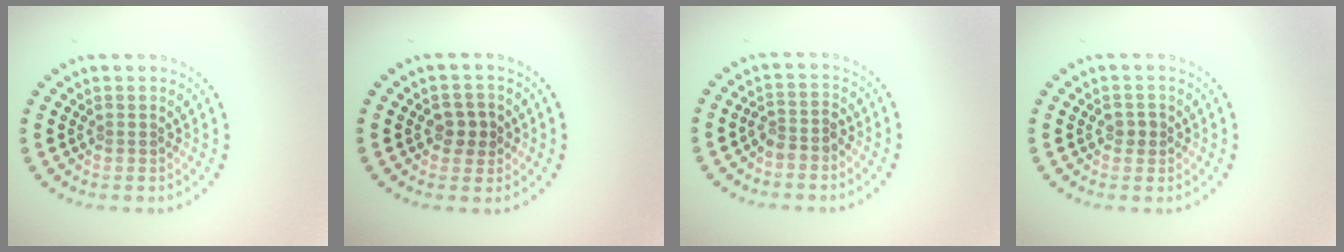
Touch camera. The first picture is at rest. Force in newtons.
{"total": 2.2, "press": 2.2, "slide": 0.6}
{"total": 1.9, "press": 1.5, "slide": 1.1}
{"total": 1.1, "press": 1.1, "slide": 0.3}